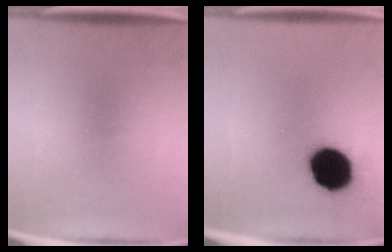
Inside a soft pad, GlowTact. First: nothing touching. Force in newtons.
{"total": 15.0}